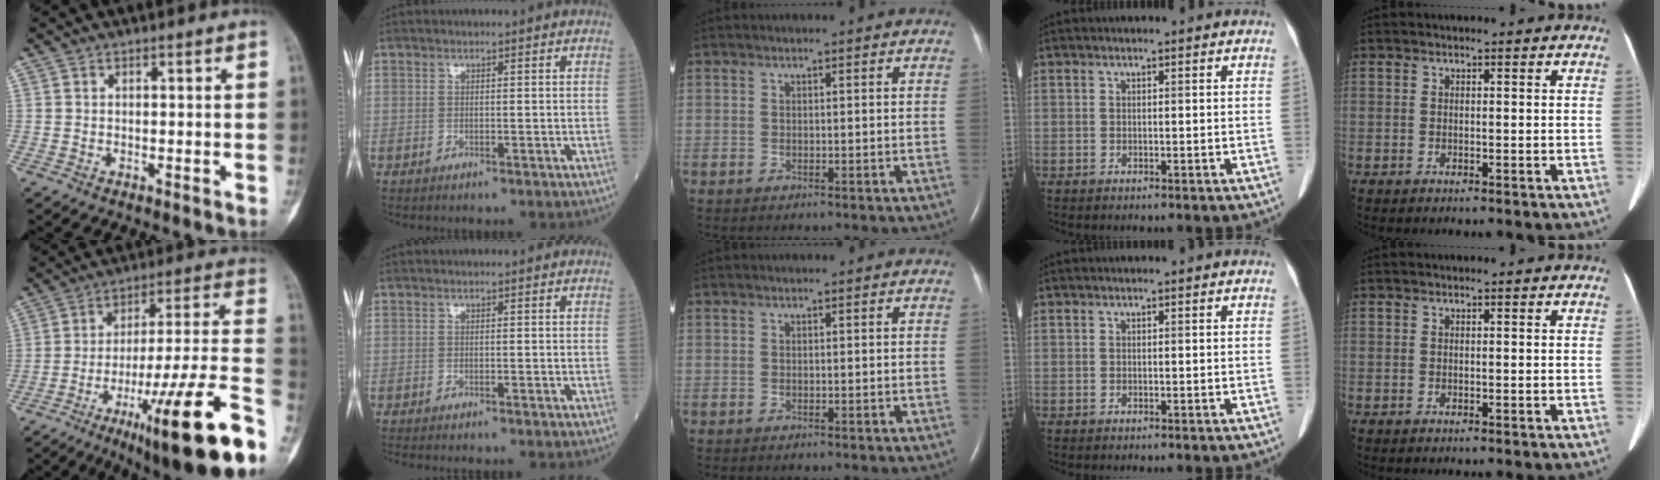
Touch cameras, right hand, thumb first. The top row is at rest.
{"thumb": {"total": 25.0, "force": [-13.0, 2.8, 21.2], "torque": [-0.286, 0.052, -0.199]}, "index": {"total": 3.4, "force": [-3.0, 0.4, 1.6], "torque": [-0.021, -0.007, -0.037]}}